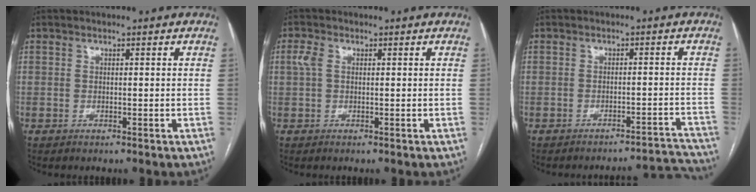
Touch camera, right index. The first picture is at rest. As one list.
[{"total": 2.2, "force": [0.6, 1.4, 1.7], "torque": [-0.052, 0.018, 0.015]}, {"total": 8.4, "force": [-8.4, -0.6, -0.5], "torque": [0.026, 0.019, -0.097]}]